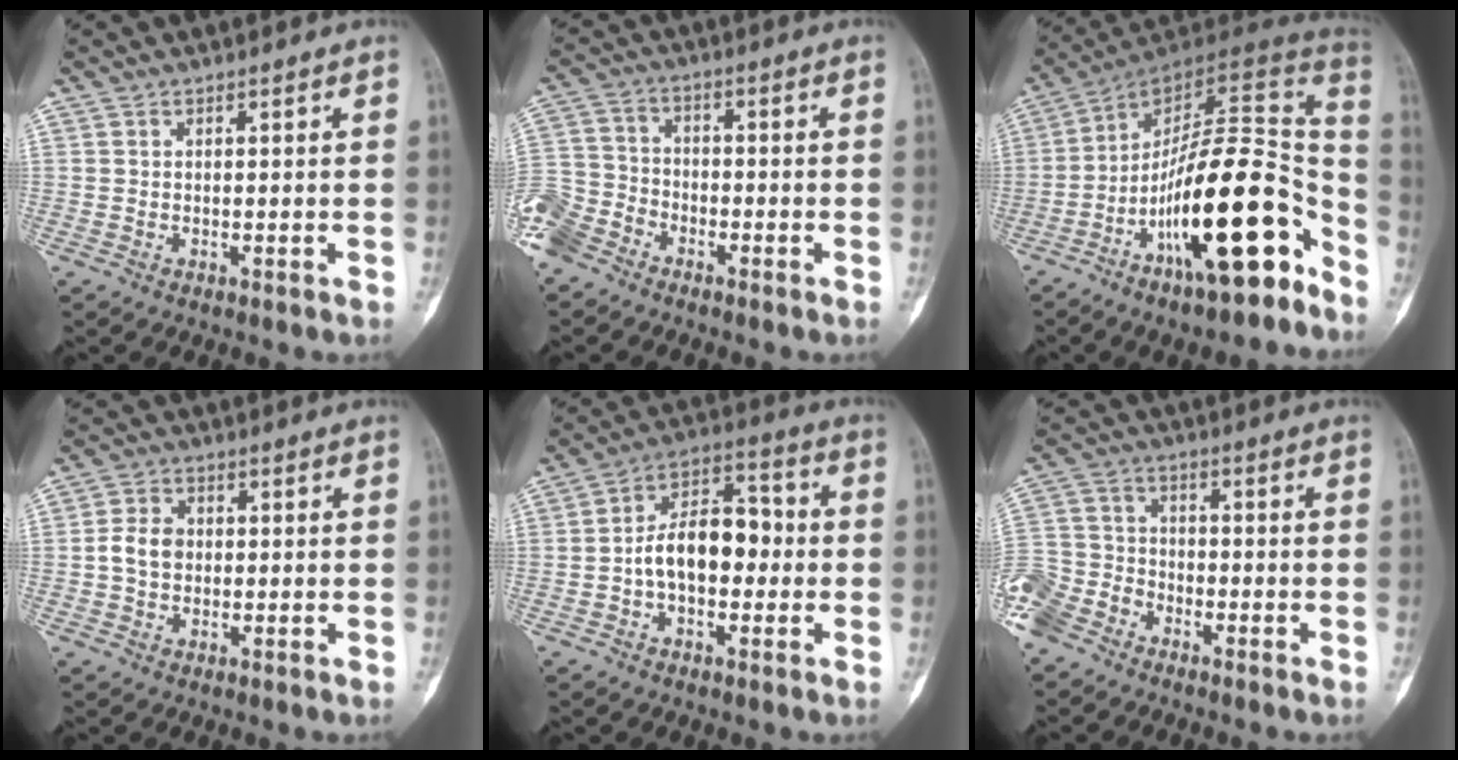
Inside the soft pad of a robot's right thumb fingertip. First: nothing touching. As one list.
[{"total": 8.7, "force": [-6.3, 5.1, 3.0], "torque": [-0.062, 0.028, -0.135]}, {"total": 24.1, "force": [-11.8, 7.5, 19.7], "torque": [-0.274, 0.091, -0.190]}, {"total": 4.9, "force": [-0.1, 3.8, 3.0], "torque": [-0.050, 0.012, -0.007]}, {"total": 12.6, "force": [-1.3, 7.7, 9.9], "torque": [-0.143, 0.044, -0.032]}, {"total": 9.6, "force": [-6.7, 5.9, 3.5], "torque": [-0.070, 0.034, -0.140]}]